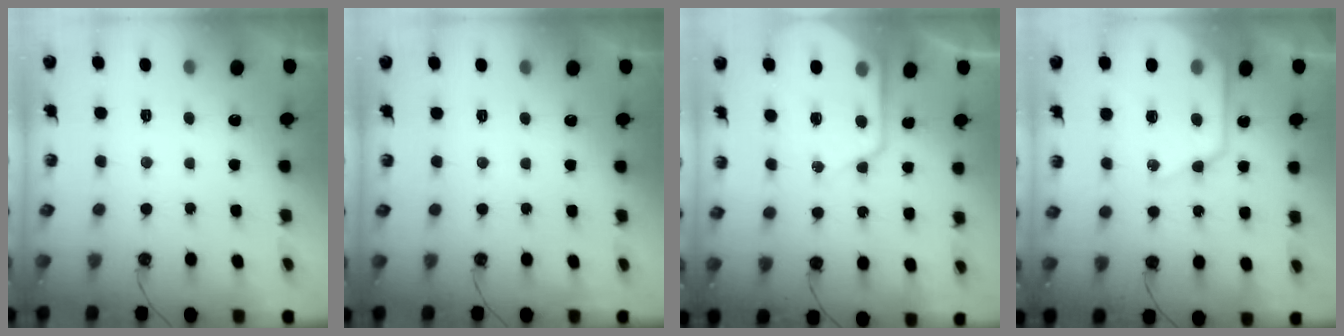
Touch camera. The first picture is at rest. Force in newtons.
{"total": 0.0}
{"total": 13.6, "press": 13.6, "slide": 1.3}
{"total": 16.1, "press": 16.0, "slide": 1.9}